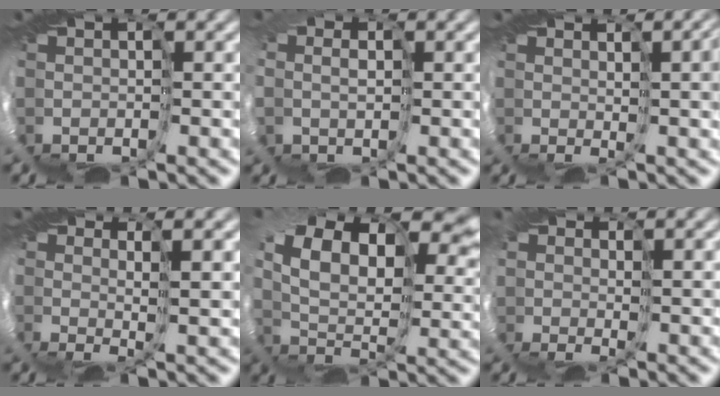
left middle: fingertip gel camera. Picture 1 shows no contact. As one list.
[{"total": 5.6, "force": [0.5, 4.4, 3.5], "torque": [-0.072, -0.006, 0.001]}, {"total": 4.5, "force": [1.4, 0.8, 4.2], "torque": [-0.054, 0.007, 0.019]}, {"total": 1.7, "force": [1.1, -0.8, 1.0], "torque": [-0.019, 0.001, 0.019]}, {"total": 10.2, "force": [4.8, 4.8, 7.5], "torque": [-0.154, 0.012, 0.085]}, {"total": 1.2, "force": [1.0, 0.5, 0.3], "torque": [-0.013, 0.001, 0.018]}]